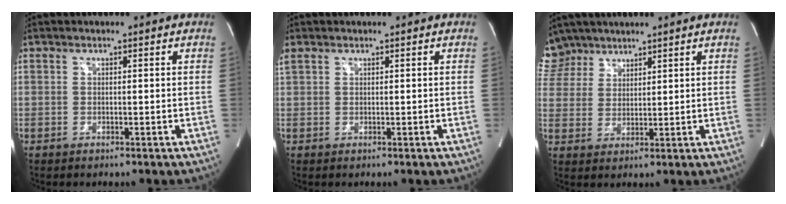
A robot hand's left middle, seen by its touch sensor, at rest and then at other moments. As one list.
[{"total": 1.2, "force": [0.9, 0.5, 0.6], "torque": [-0.029, 0.022, 0.028]}, {"total": 7.3, "force": [6.1, 3.9, -0.2], "torque": [0.005, 0.010, 0.126]}]